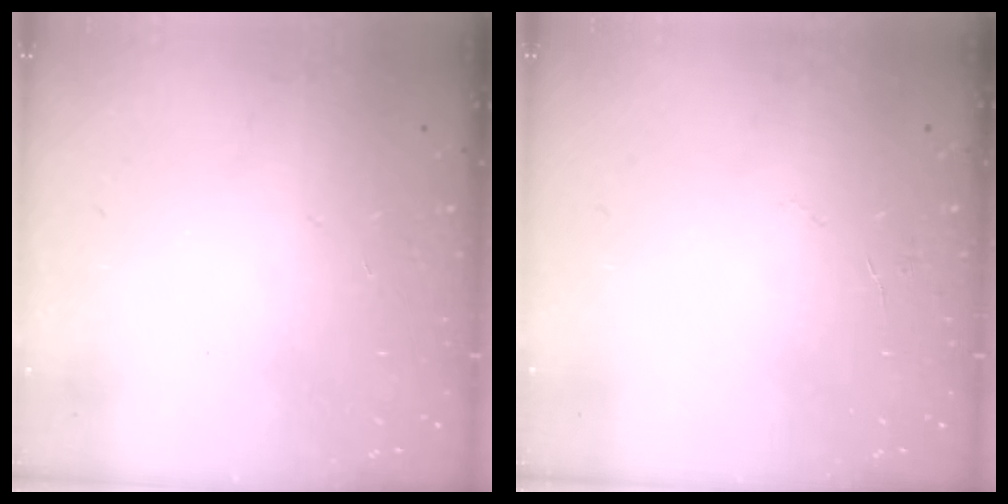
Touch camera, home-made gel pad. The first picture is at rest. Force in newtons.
{"total": 3.6, "press": 3.6, "slide": 0.3}